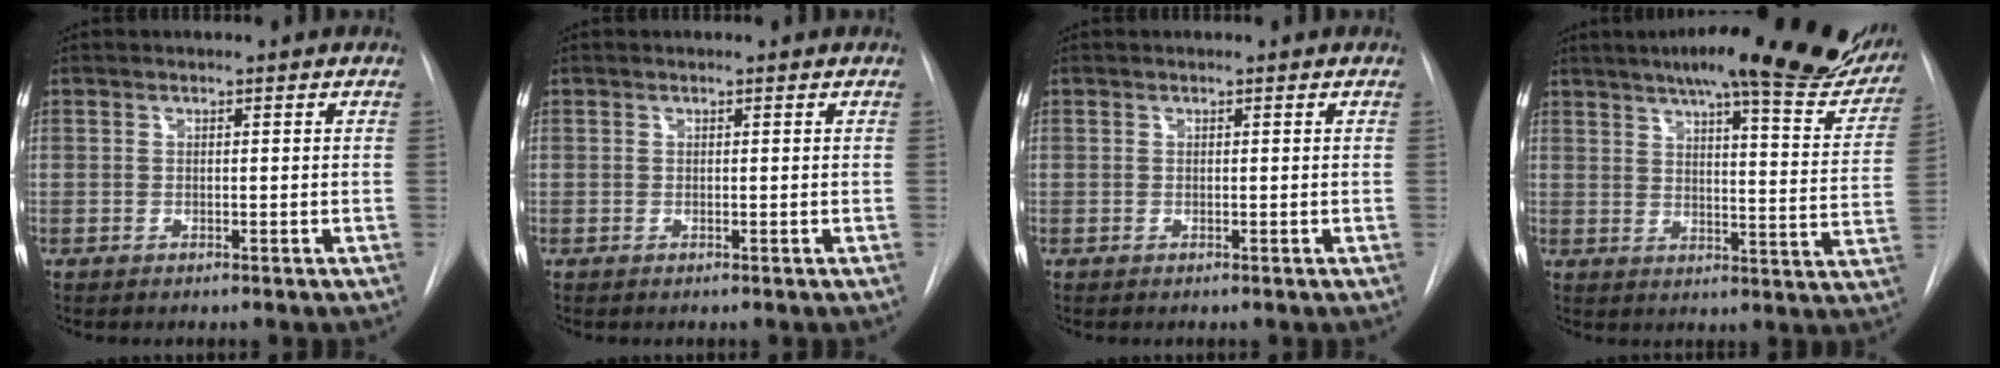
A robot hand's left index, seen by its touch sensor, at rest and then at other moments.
{"total": 0.0}
{"total": 0.0}
{"total": 23.9, "force": [19.2, 4.0, 13.5], "torque": [-0.186, -0.035, 0.230]}